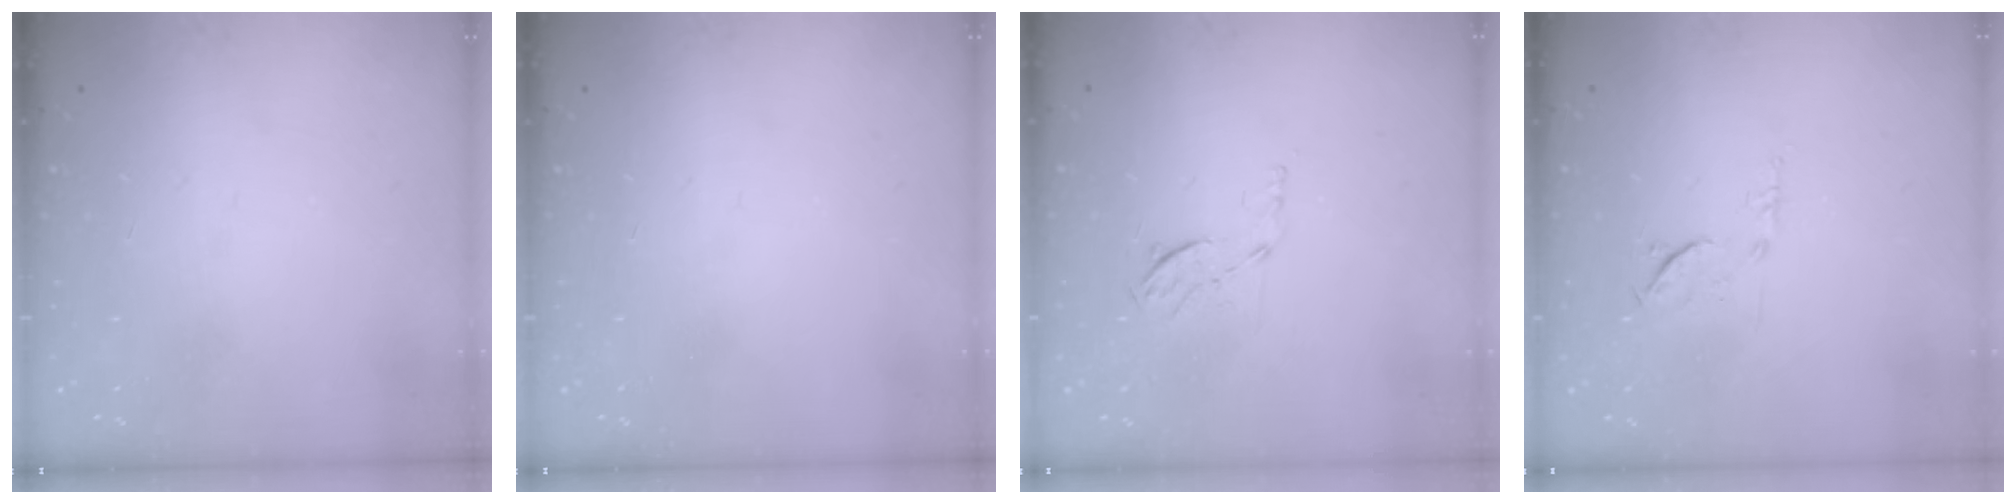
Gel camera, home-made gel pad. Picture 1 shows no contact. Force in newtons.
{"total": 0.0}
{"total": 5.7, "press": 5.6, "slide": 1.2}
{"total": 6.7, "press": 6.6, "slide": 1.1}